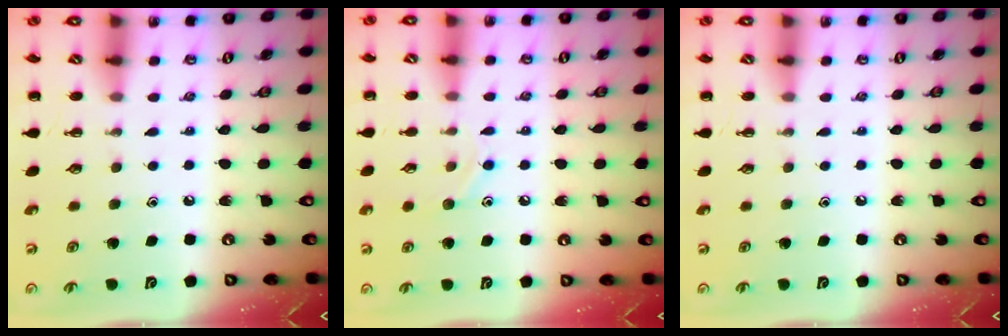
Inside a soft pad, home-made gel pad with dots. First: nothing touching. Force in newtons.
{"total": 6.8, "press": 6.6, "slide": 1.3}
{"total": 0.0}